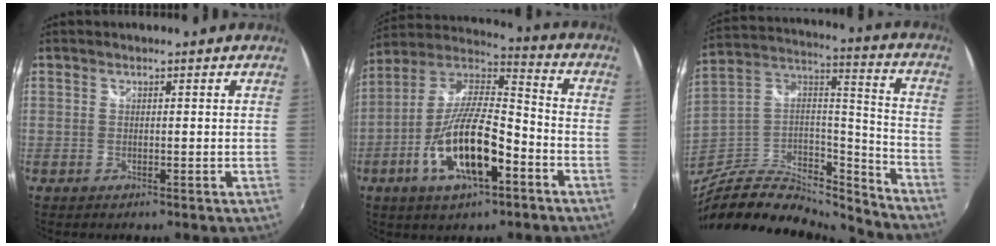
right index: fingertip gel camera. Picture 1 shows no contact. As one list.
[{"total": 17.1, "force": [-7.1, 5.8, 14.5], "torque": [-0.289, -0.009, -0.132]}, {"total": 24.9, "force": [-21.2, 8.3, 10.2], "torque": [-0.206, 0.024, -0.349]}]